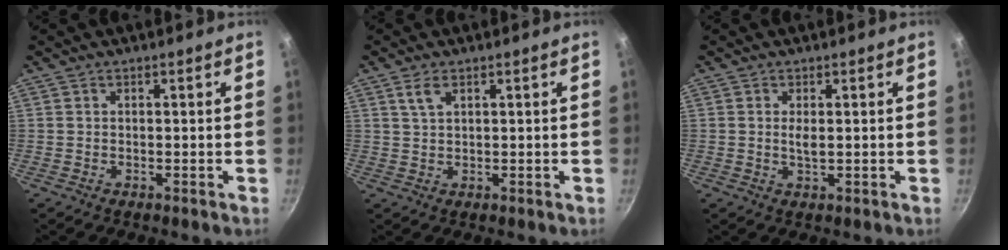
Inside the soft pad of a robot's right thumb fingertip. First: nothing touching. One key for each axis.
{"total": 2.8, "fx": 1.4, "fy": 1.5, "fz": 1.8, "tx": -0.032, "ty": -0.003, "tz": 0.031}
{"total": 1.9, "fx": 0.2, "fy": 0.7, "fz": 1.8, "tx": -0.034, "ty": -0.002, "tz": 0.006}